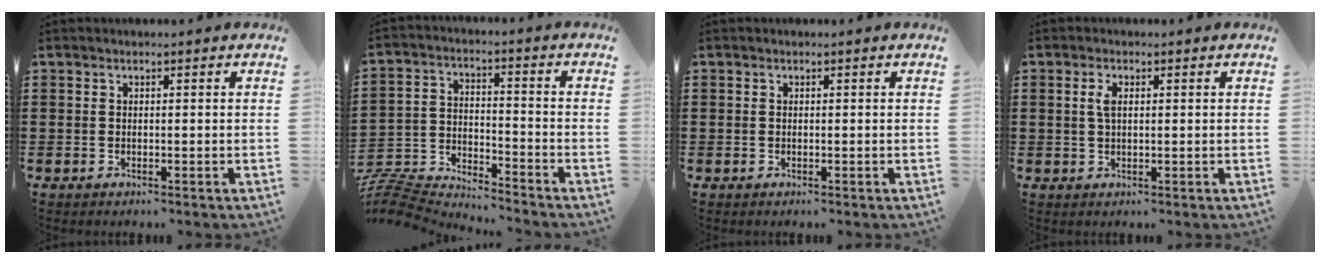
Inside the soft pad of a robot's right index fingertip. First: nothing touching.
{"total": 6.8, "force": [-6.7, 0.6, 0.6], "torque": [-0.039, -0.004, -0.144]}
{"total": 0.0}
{"total": 2.2, "force": [0.5, 0.9, 2.0], "torque": [-0.042, 0.006, 0.007]}